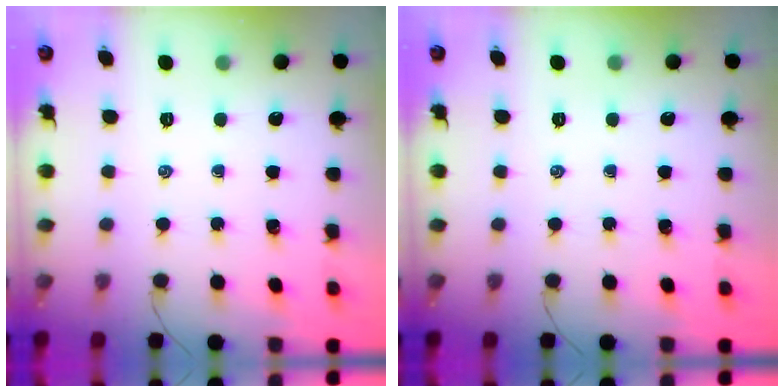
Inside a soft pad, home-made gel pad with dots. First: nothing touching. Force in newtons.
{"total": 0.0}